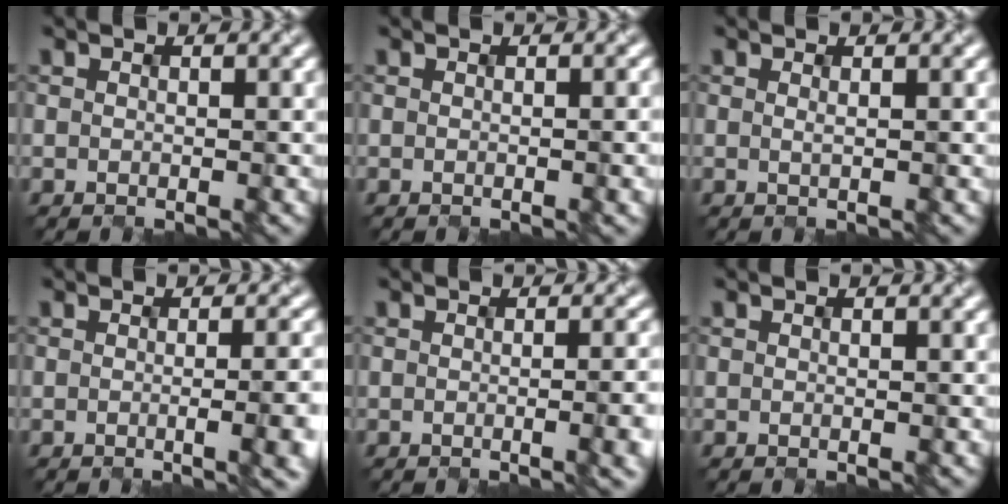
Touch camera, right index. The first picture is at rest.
{"total": 1.3, "force": [-0.1, 0.4, 1.2], "torque": [-0.012, 0.002, -0.002]}
{"total": 0.7, "force": [0.4, 0.3, 0.5], "torque": [-0.003, -0.001, -0.003]}
{"total": 6.6, "force": [-0.9, 2.8, 5.9], "torque": [-0.036, 0.007, -0.008]}
{"total": 5.3, "force": [-0.7, 2.3, 4.7], "torque": [-0.024, 0.007, -0.004]}
{"total": 0.0}